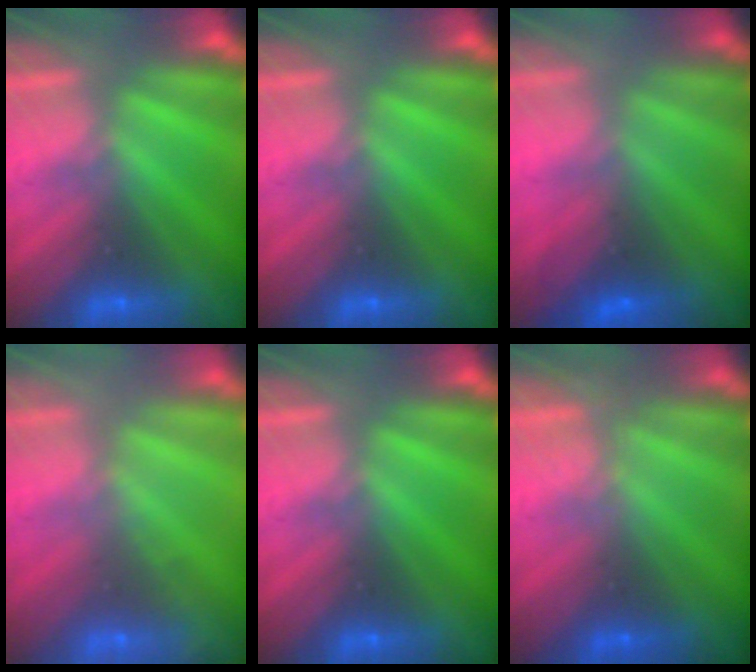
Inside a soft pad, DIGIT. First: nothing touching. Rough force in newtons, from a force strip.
{"total": 0.0}
{"total": 2.8}
{"total": 1.8}
{"total": 0.0}
{"total": 1.2}